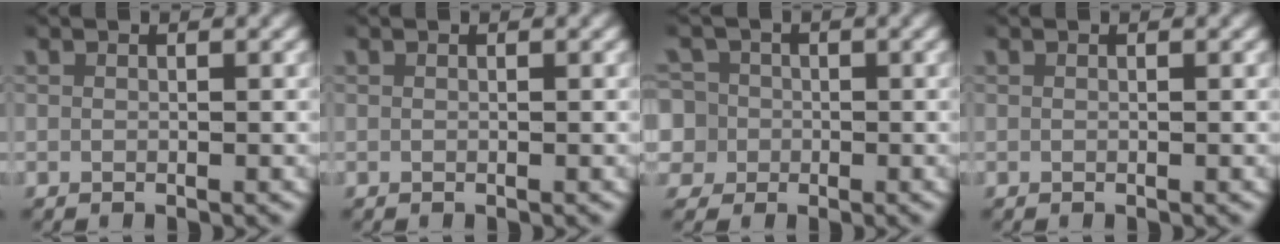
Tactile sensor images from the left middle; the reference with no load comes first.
{"total": 0.0}
{"total": 7.5, "force": [-1.2, 7.2, 2.0], "torque": [-0.063, -0.028, -0.024]}
{"total": 0.0}